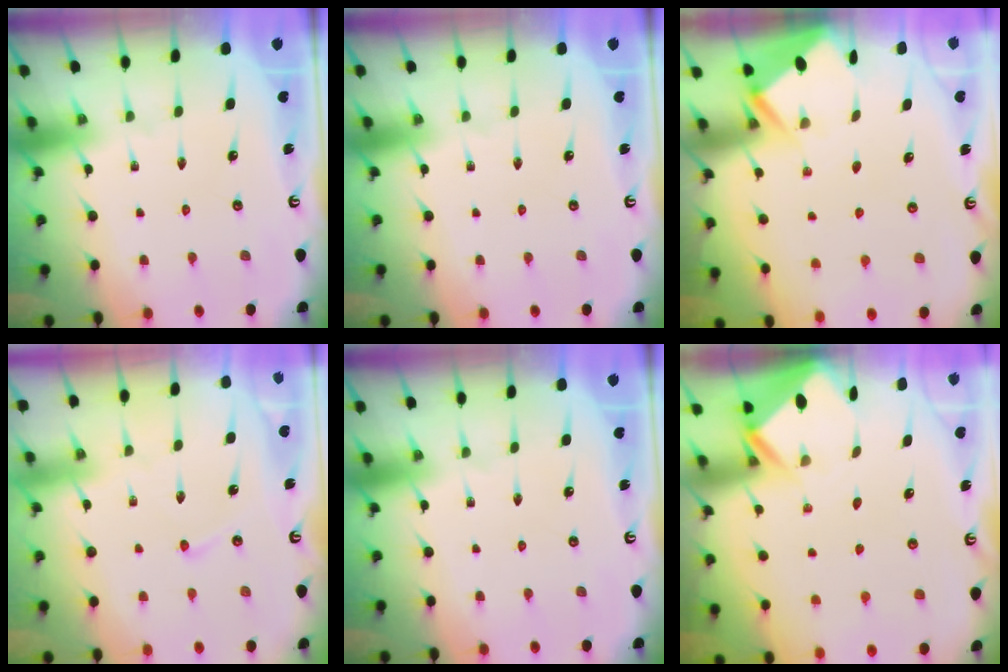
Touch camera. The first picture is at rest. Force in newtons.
{"total": 0.0}
{"total": 2.8, "press": 2.8, "slide": 0.3}
{"total": 2.1, "press": 2.1, "slide": 0.2}
{"total": 0.0}
{"total": 2.4, "press": 2.4, "slide": 0.1}